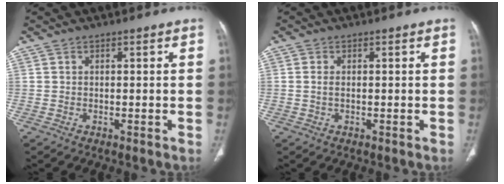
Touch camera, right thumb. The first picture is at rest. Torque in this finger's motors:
{"motor_torque": [-0.06, -0.01, 0.29, 0.21, -0.08]}